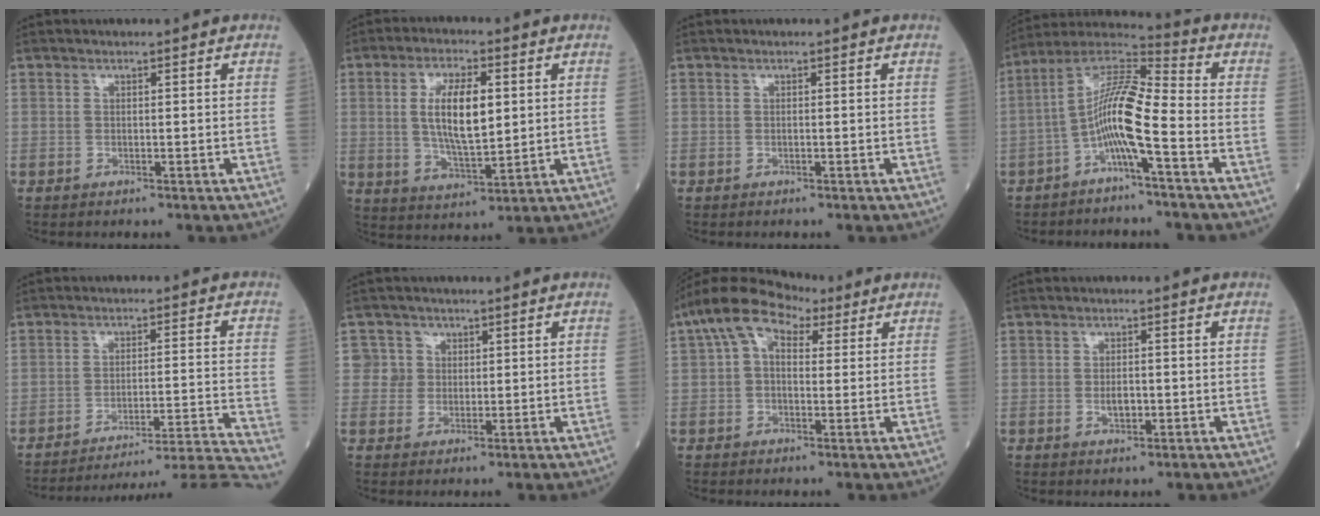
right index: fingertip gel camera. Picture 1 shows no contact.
{"total": 9.8, "force": [1.7, 3.1, 9.1], "torque": [-0.177, 0.001, 0.032]}
{"total": 0.0}
{"total": 10.6, "force": [-3.5, 0.8, 10.0], "torque": [-0.196, 0.024, -0.073]}
{"total": 19.8, "force": [-18.7, -4.7, 4.2], "torque": [-0.024, -0.023, -0.255]}
{"total": 3.3, "force": [0.8, 3.2, -0.2], "torque": [0.018, 0.006, 0.011]}
{"total": 9.2, "force": [4.5, 4.9, 6.3], "torque": [-0.126, 0.053, 0.075]}
{"total": 2.3, "force": [-0.5, 1.0, 2.0], "torque": [-0.037, 0.000, -0.005]}